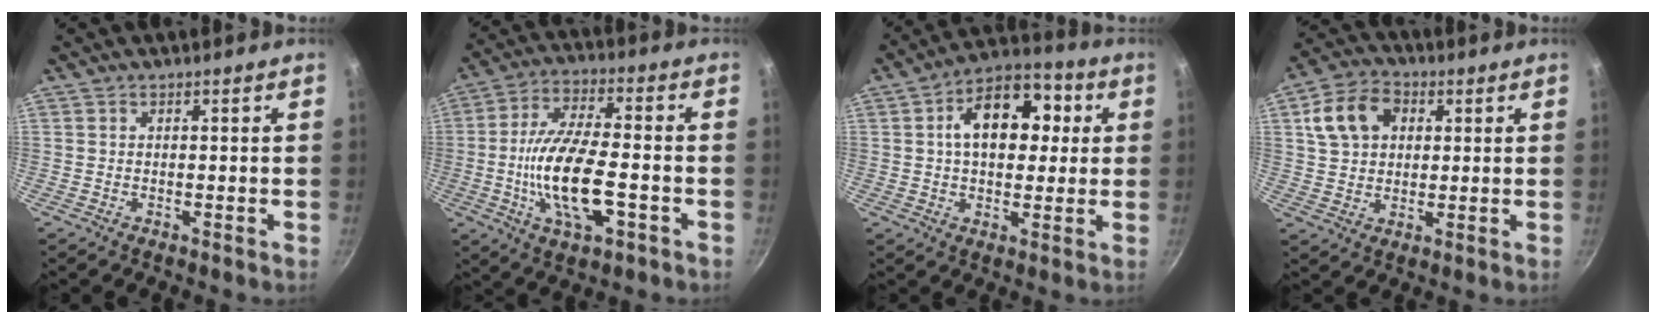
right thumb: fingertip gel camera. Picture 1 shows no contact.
{"total": 15.4, "force": [-3.4, 6.3, 13.7], "torque": [-0.259, 0.019, -0.060]}
{"total": 14.8, "force": [2.9, 9.2, 11.2], "torque": [-0.134, 0.022, 0.035]}
{"total": 10.9, "force": [3.1, 8.0, 6.6], "torque": [-0.105, 0.009, 0.052]}